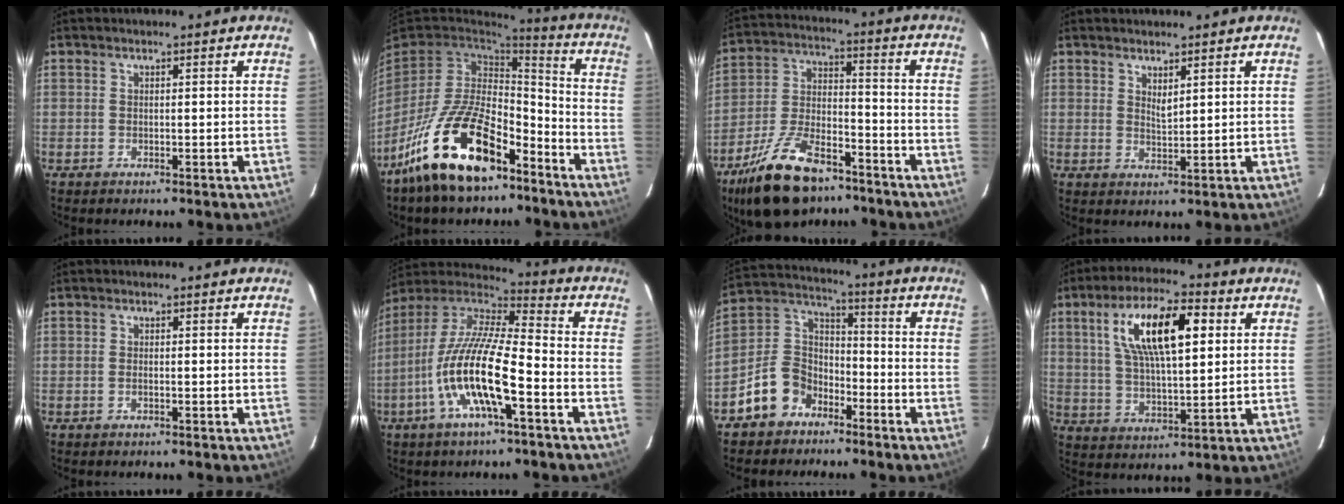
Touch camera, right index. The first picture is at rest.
{"total": 20.6, "force": [-12.7, 9.1, 13.4], "torque": [-0.262, -0.002, -0.219]}
{"total": 19.0, "force": [-13.1, 8.6, 10.7], "torque": [-0.219, -0.003, -0.224]}
{"total": 2.3, "force": [1.6, 0.7, 1.5], "torque": [-0.026, -0.005, 0.027]}
{"total": 0.7, "force": [-0.3, 0.3, 0.6], "torque": [-0.014, 0.000, -0.006]}
{"total": 17.3, "force": [-6.6, 3.8, 15.6], "torque": [-0.298, -0.016, -0.133]}
{"total": 10.7, "force": [-6.9, 7.5, 3.5], "torque": [-0.084, 0.042, -0.124]}
{"total": 15.1, "force": [4.9, 5.3, 13.3], "torque": [-0.239, 0.022, 0.090]}